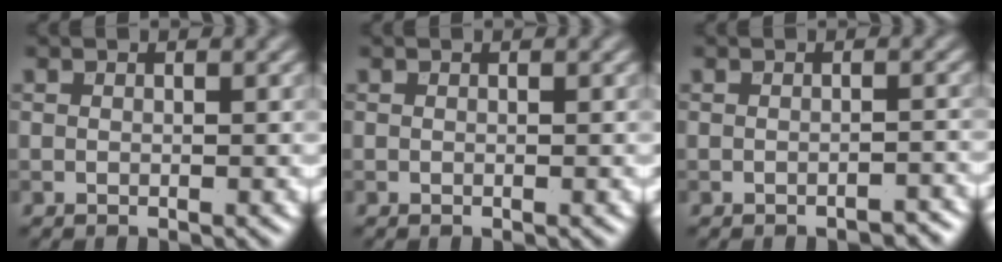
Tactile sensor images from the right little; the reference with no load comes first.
{"total": 0.0}
{"total": 1.2, "force": [-1.1, 0.3, 0.4], "torque": [-0.005, 0.003, -0.015]}